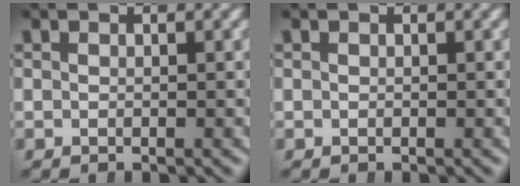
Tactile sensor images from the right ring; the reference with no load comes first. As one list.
[{"total": 0.0}]